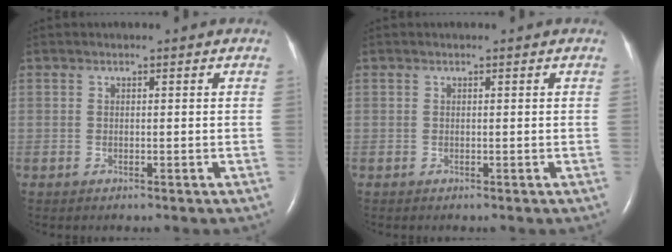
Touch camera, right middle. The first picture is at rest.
{"total": 0.0}